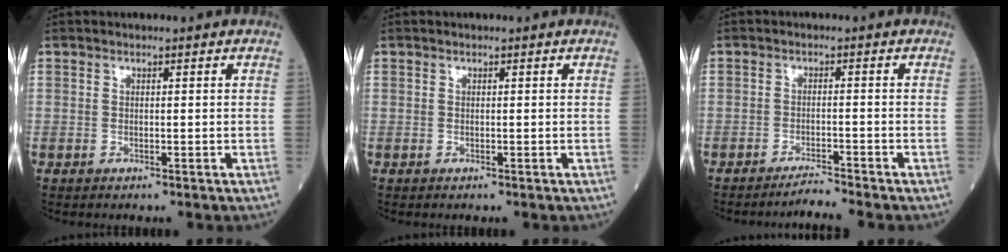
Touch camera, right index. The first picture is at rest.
{"total": 0.0}
{"total": 3.0, "force": [-2.7, -1.3, 0.3], "torque": [-0.006, -0.013, -0.048]}